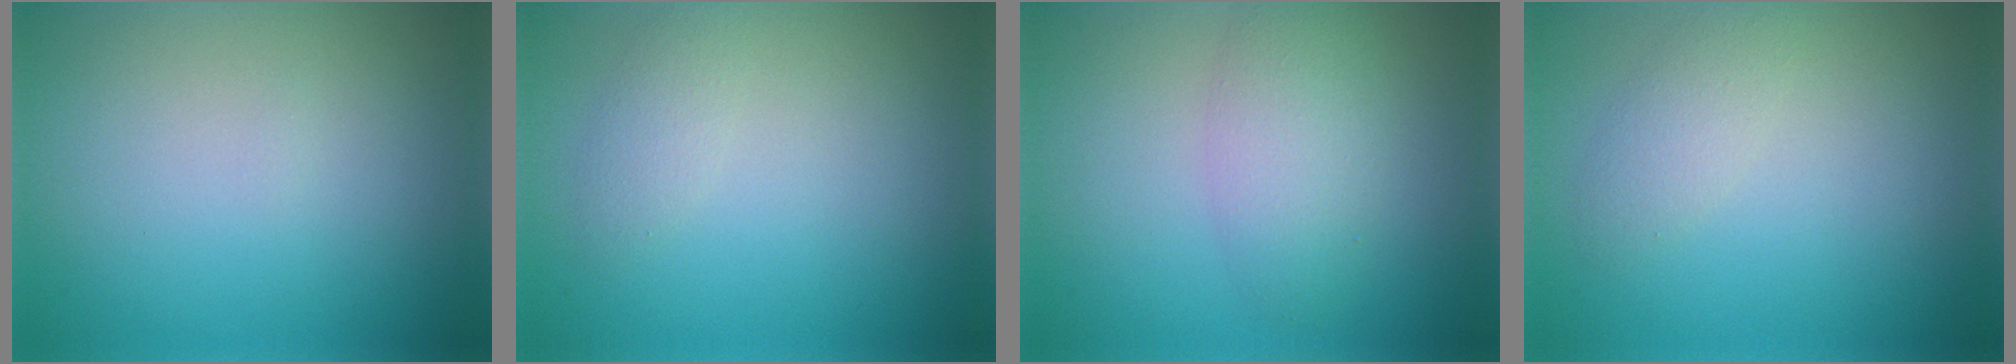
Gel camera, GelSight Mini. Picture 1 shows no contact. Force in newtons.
{"total": 1.2, "press": 1.2, "slide": 0.0}
{"total": 3.7, "press": 3.7, "slide": 0.2}
{"total": 1.8, "press": 1.8, "slide": 0.1}